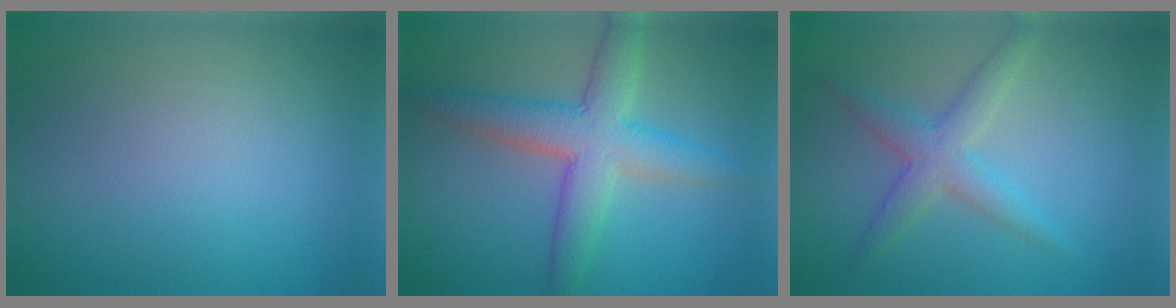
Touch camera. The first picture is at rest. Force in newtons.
{"total": 5.0, "press": 5.0, "slide": 0.3}
{"total": 3.3, "press": 3.3, "slide": 0.2}